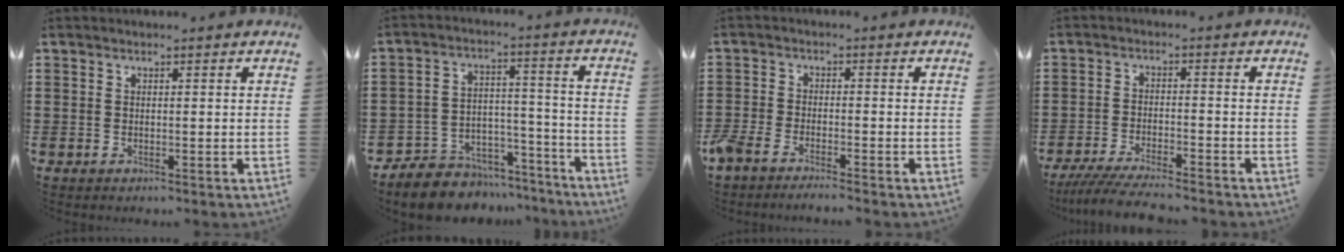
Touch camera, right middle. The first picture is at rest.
{"total": 7.4, "force": [-7.0, 2.5, 0.4], "torque": [-0.007, 0.025, -0.135]}
{"total": 3.1, "force": [-2.9, 0.5, 1.0], "torque": [-0.041, -0.005, -0.066]}
{"total": 5.1, "force": [-4.7, 0.2, 1.9], "torque": [-0.044, -0.013, -0.093]}